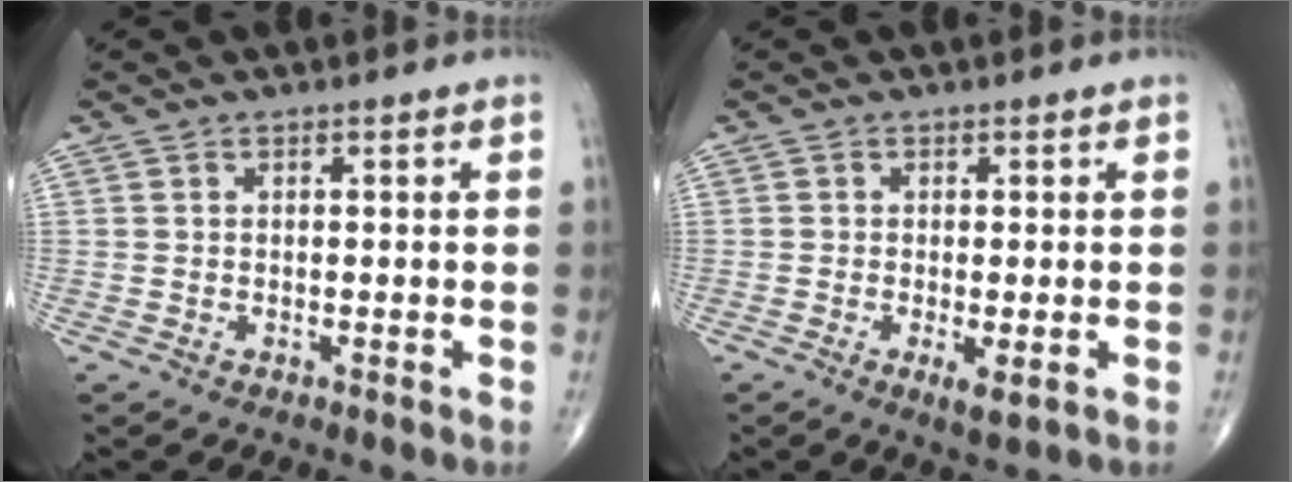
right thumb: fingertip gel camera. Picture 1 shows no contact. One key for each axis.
{"total": 2.8, "fx": -0.8, "fy": 0.6, "fz": 2.6, "tx": -0.048, "ty": -0.010, "tz": -0.015}